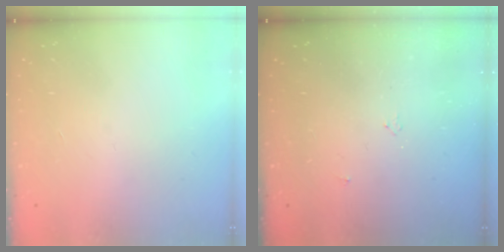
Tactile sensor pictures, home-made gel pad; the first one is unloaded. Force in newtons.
{"total": 2.7, "press": 2.7, "slide": 0.5}